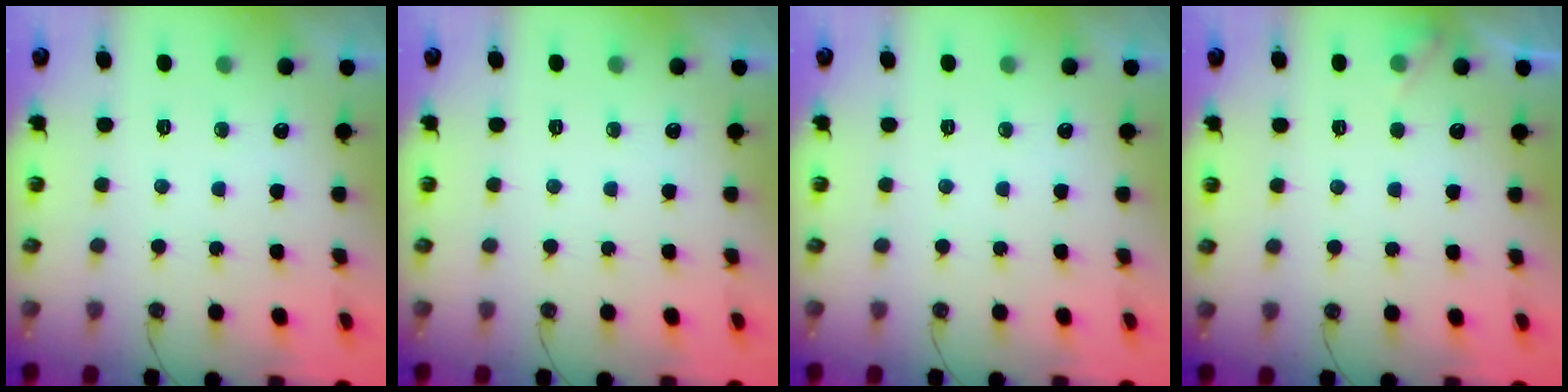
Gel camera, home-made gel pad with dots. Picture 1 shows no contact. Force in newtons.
{"total": 0.0}
{"total": 0.0}
{"total": 4.2, "press": 4.2, "slide": 0.5}